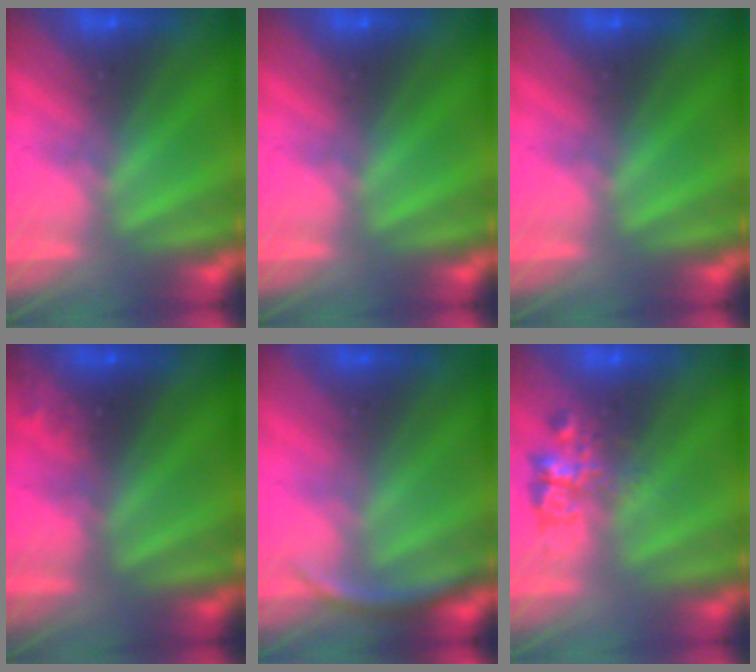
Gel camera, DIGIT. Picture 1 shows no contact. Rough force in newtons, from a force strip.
{"total": 0.0}
{"total": 0.0}
{"total": 2.4}
{"total": 2.9}
{"total": 2.4}